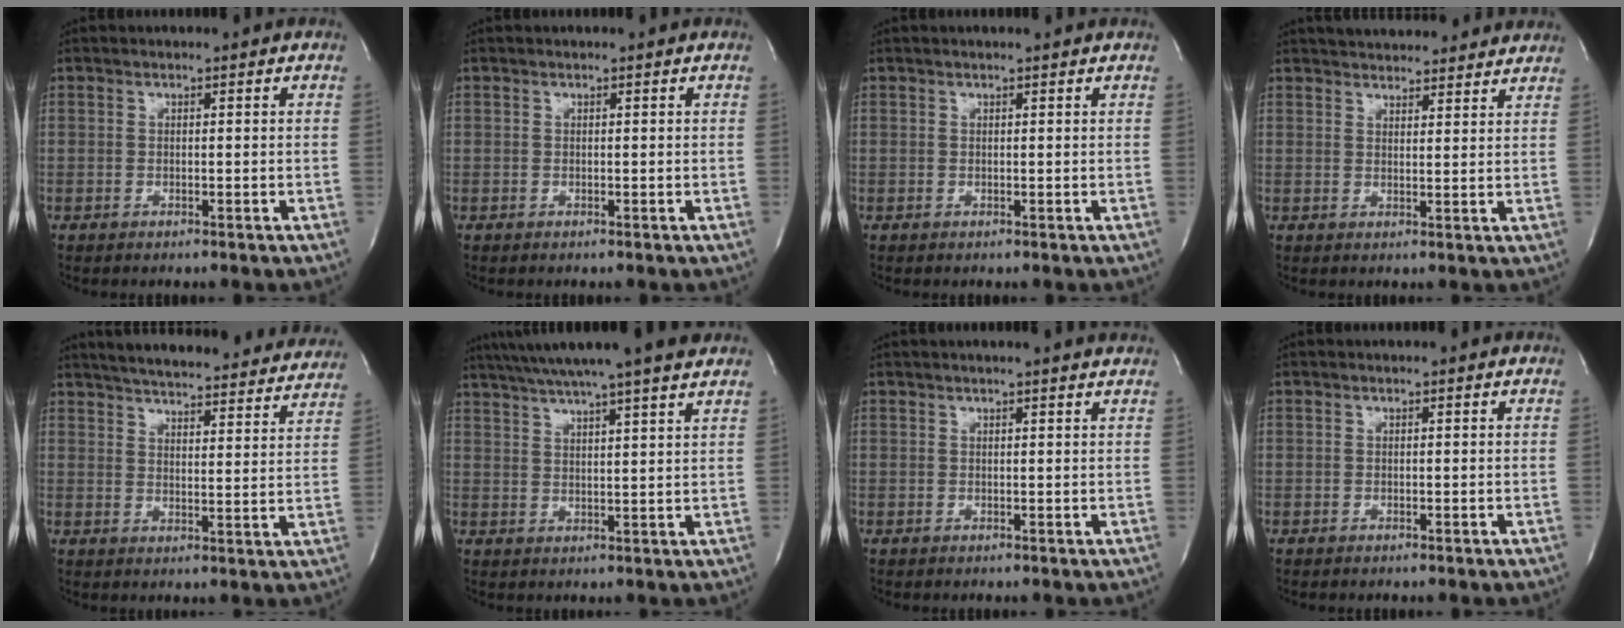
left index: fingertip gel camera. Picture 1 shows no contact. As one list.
[{"total": 0.0}, {"total": 1.8, "force": [1.6, -0.1, 0.7], "torque": [-0.013, 0.012, 0.019]}, {"total": 13.8, "force": [12.8, 3.0, 3.9], "torque": [-0.046, 0.027, 0.164]}, {"total": 28.9, "force": [26.7, 5.0, 9.7], "torque": [-0.158, -0.039, 0.327]}, {"total": 16.7, "force": [14.3, -0.4, 8.6], "torque": [-0.150, 0.021, 0.199]}, {"total": 5.4, "force": [5.0, -0.3, 2.2], "torque": [-0.029, 0.016, 0.048]}, {"total": 0.0}]